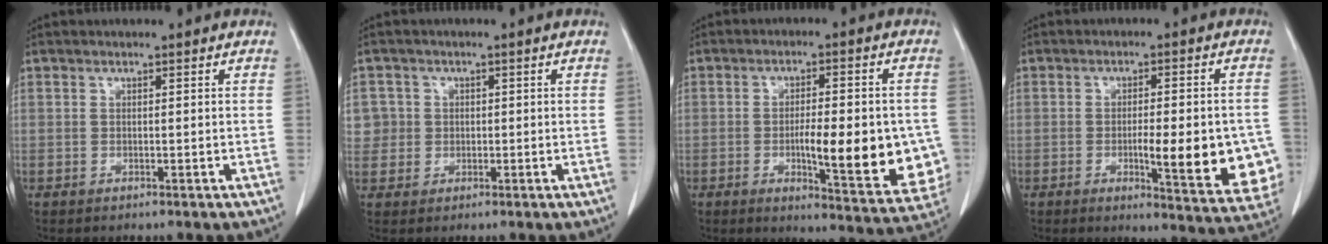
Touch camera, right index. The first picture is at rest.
{"total": 4.1, "force": [0.7, 4.0, 0.0], "torque": [0.015, 0.011, 0.013]}
{"total": 15.4, "force": [-2.7, 3.6, 14.7], "torque": [-0.154, -0.005, -0.025]}
{"total": 14.0, "force": [-3.0, 2.9, 13.4], "torque": [-0.120, -0.004, -0.028]}